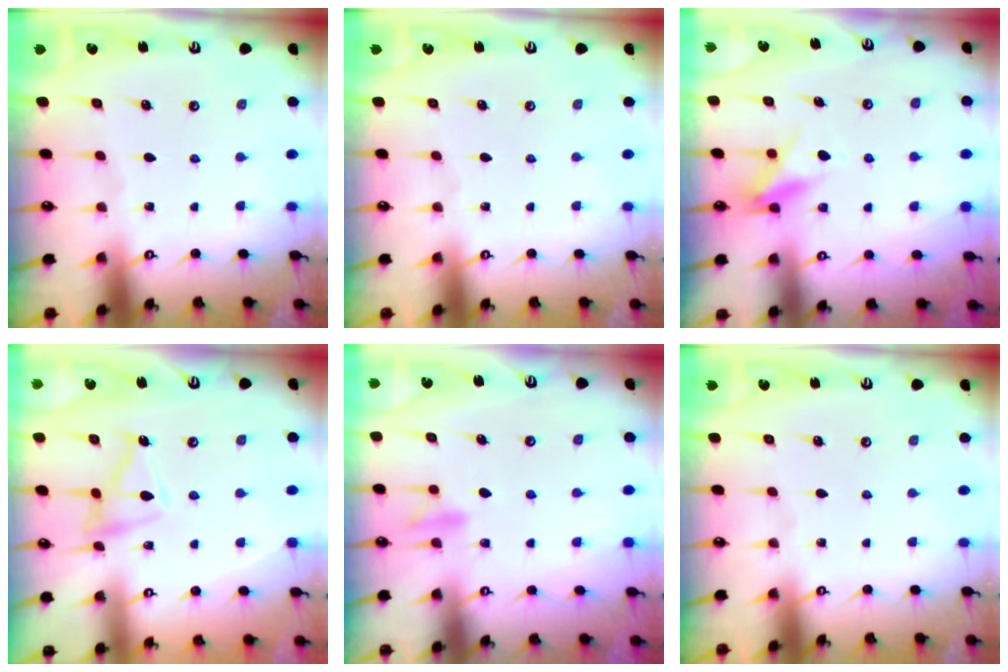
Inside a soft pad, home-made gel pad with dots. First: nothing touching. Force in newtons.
{"total": 0.0}
{"total": 7.8, "press": 7.7, "slide": 1.1}
{"total": 11.9, "press": 11.9, "slide": 0.7}
{"total": 9.3, "press": 9.2, "slide": 1.3}
{"total": 0.0}